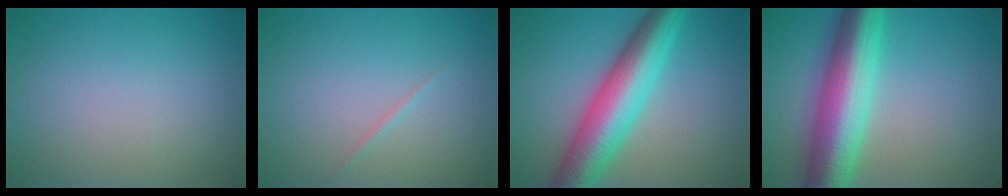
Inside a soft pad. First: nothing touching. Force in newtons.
{"total": 0.6, "press": 0.6, "slide": 0.0}
{"total": 9.1, "press": 9.1, "slide": 0.1}
{"total": 10.4, "press": 10.4, "slide": 0.2}